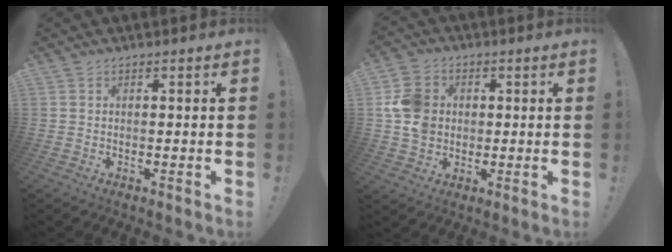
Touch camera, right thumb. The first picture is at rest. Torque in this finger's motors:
{"motor_torque": [1.15, 1.03, 0.88, -0.09, 0.16]}